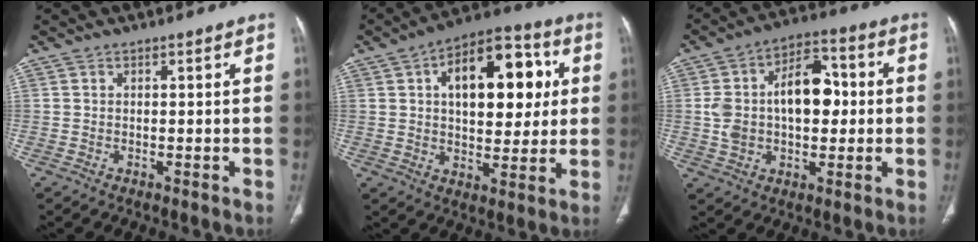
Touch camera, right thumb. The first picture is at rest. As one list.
[{"total": 18.9, "force": [4.5, 10.5, 15.0], "torque": [-0.169, 0.014, 0.064]}, {"total": 15.2, "force": [0.8, 9.5, 11.9], "torque": [-0.176, 0.035, 0.014]}]